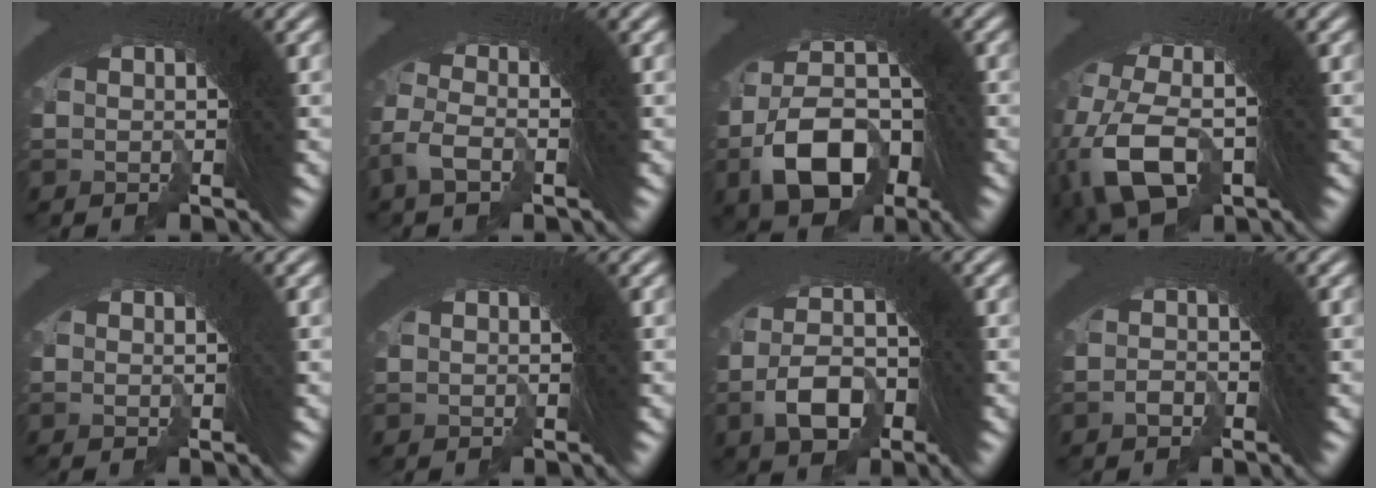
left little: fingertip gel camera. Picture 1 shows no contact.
{"total": 2.8, "force": [-2.0, 1.5, 1.2], "torque": [-0.021, -0.007, -0.042]}
{"total": 11.6, "force": [-3.8, 8.6, 6.8], "torque": [-0.115, -0.028, -0.063]}
{"total": 8.4, "force": [-4.7, 6.2, 3.1], "torque": [-0.116, -0.060, -0.058]}
{"total": 0.6, "force": [-0.3, -0.5, -0.2], "torque": [0.008, 0.002, -0.008]}
{"total": 0.0}
{"total": 5.7, "force": [-2.7, 4.4, 2.5], "torque": [-0.032, -0.007, -0.053]}
{"total": 2.5, "force": [-2.2, 0.3, -1.2], "torque": [0.020, -0.011, -0.034]}